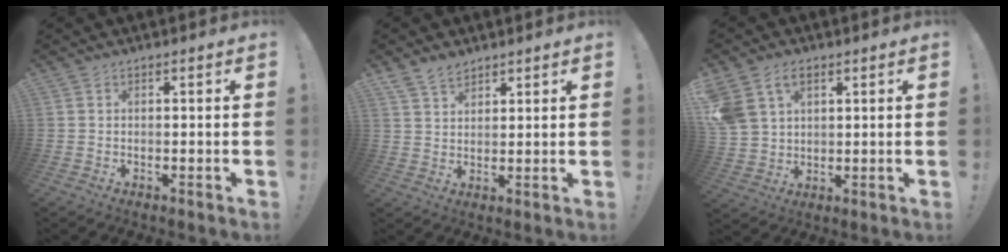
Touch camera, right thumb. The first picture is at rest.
{"total": 5.2, "force": [4.3, 2.5, 1.4], "torque": [-0.024, -0.025, 0.083]}
{"total": 9.3, "force": [4.7, 6.6, 4.6], "torque": [-0.096, -0.016, 0.094]}